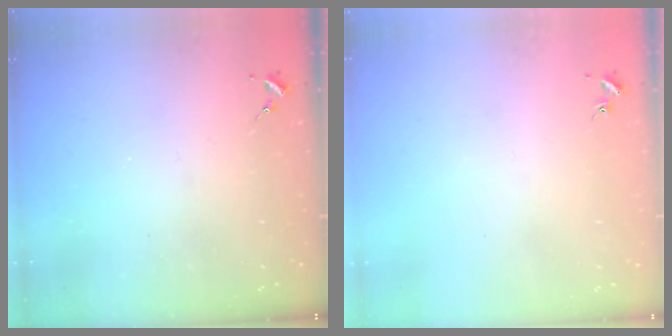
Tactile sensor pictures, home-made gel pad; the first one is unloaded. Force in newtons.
{"total": 0.8, "press": 0.8, "slide": 0.2}